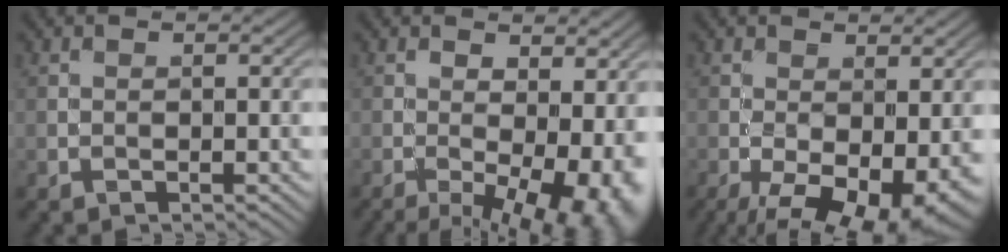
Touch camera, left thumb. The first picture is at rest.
{"total": 11.9, "force": [-4.0, 5.0, 10.1], "torque": [-0.145, -0.023, -0.046]}
{"total": 11.9, "force": [-4.9, 5.6, 9.2], "torque": [-0.157, -0.036, -0.061]}